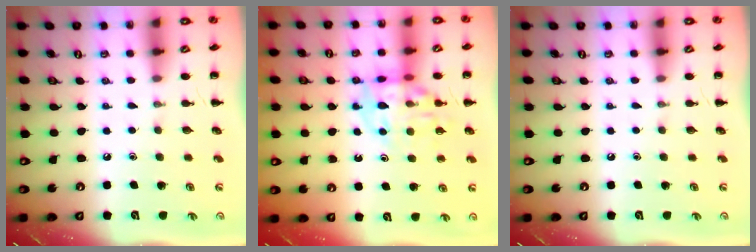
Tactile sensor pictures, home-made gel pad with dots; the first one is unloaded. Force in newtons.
{"total": 13.0, "press": 12.7, "slide": 2.4}
{"total": 0.0}